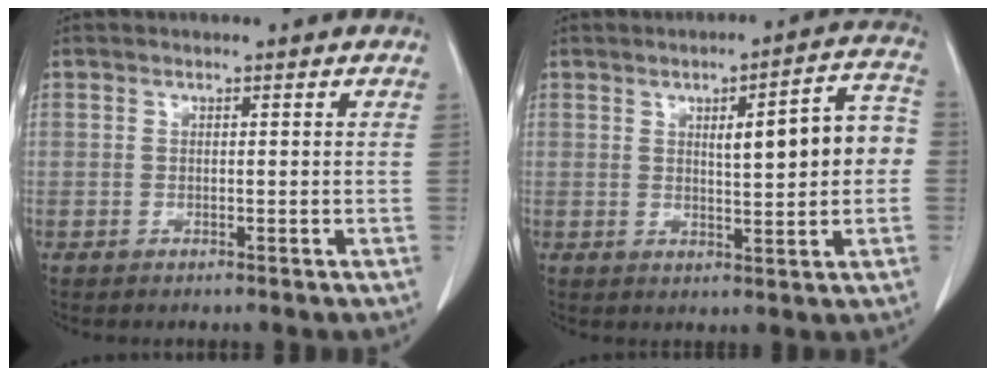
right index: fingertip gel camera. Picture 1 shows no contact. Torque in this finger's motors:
{"motor_torque": [0.78, 0.17, 0.24, 0.08]}